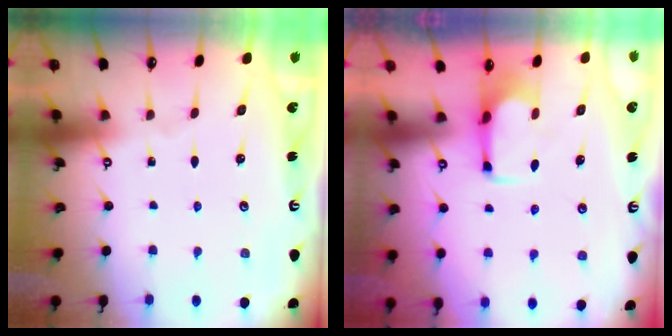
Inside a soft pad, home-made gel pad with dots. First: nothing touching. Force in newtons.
{"total": 2.8, "press": 2.5, "slide": 1.1}